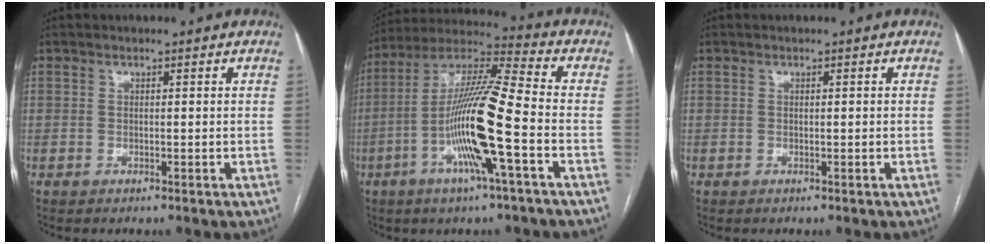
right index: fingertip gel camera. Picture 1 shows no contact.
{"total": 15.9, "force": [-4.5, 0.1, 15.2], "torque": [-0.296, 0.000, -0.093]}
{"total": 0.0}